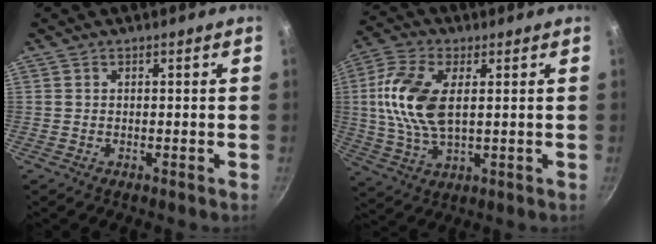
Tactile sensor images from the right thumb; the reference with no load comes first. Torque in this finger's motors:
{"motor_torque": [0.02, 0.73, 1.42, 0.07, 0.17]}